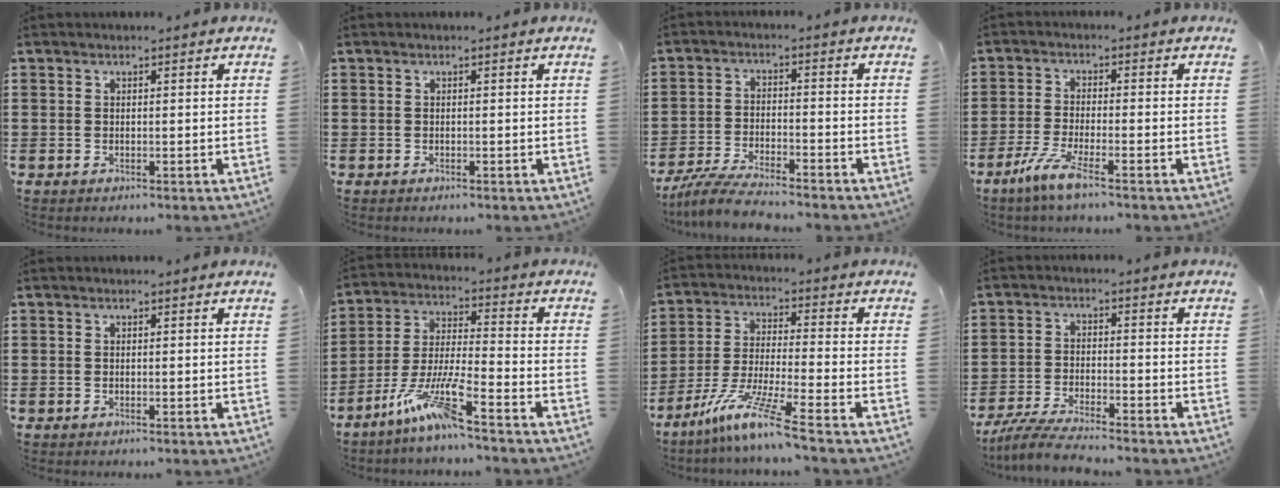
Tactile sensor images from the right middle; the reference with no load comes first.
{"total": 0.0}
{"total": 5.8, "force": [-5.3, 0.4, 2.2], "torque": [-0.057, -0.010, -0.105]}
{"total": 5.2, "force": [-3.2, 0.4, 4.1], "torque": [-0.094, -0.015, -0.061]}
{"total": 0.0}
{"total": 9.4, "force": [-7.0, 0.5, 6.2], "torque": [-0.138, -0.010, -0.140]}
{"total": 9.3, "force": [-7.1, -0.3, 6.1], "torque": [-0.129, -0.015, -0.142]}
{"total": 5.2, "force": [-4.7, 0.2, 2.1], "torque": [-0.056, -0.013, -0.094]}